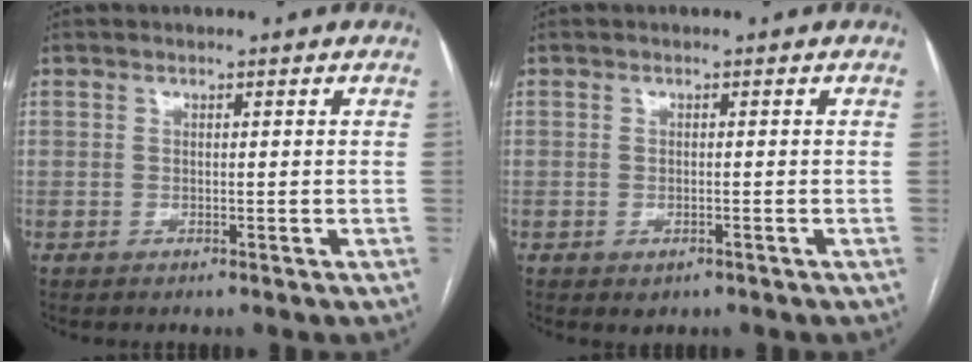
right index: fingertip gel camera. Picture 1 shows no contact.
{"total": 1.3, "force": [-0.6, 0.7, 0.8], "torque": [-0.011, -0.001, -0.002]}